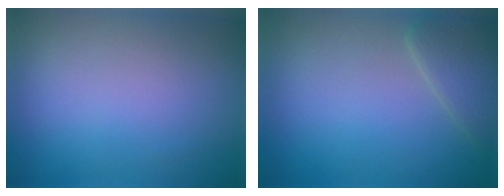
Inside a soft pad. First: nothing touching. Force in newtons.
{"total": 2.7, "press": 2.6, "slide": 0.2}